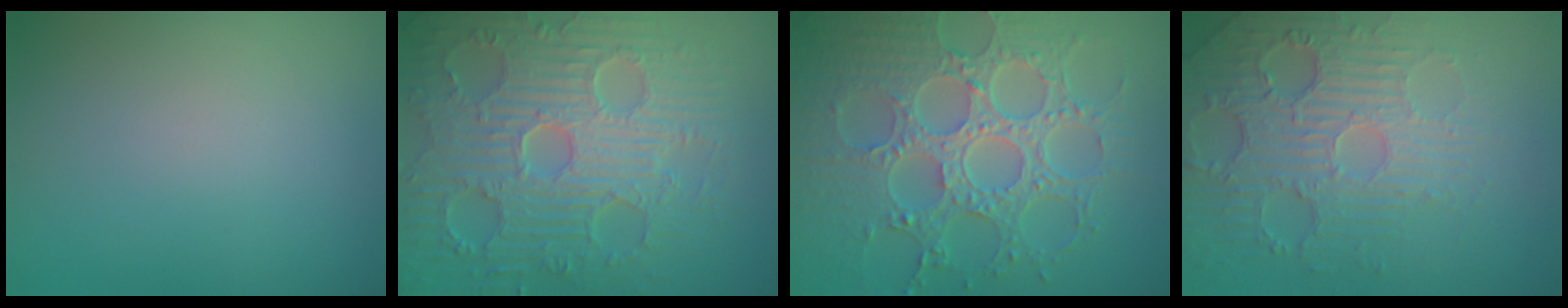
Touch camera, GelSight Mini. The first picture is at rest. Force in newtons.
{"total": 9.2, "press": 6.8, "slide": 6.2}
{"total": 8.6, "press": 6.5, "slide": 5.7}
{"total": 4.8, "press": 4.3, "slide": 2.2}